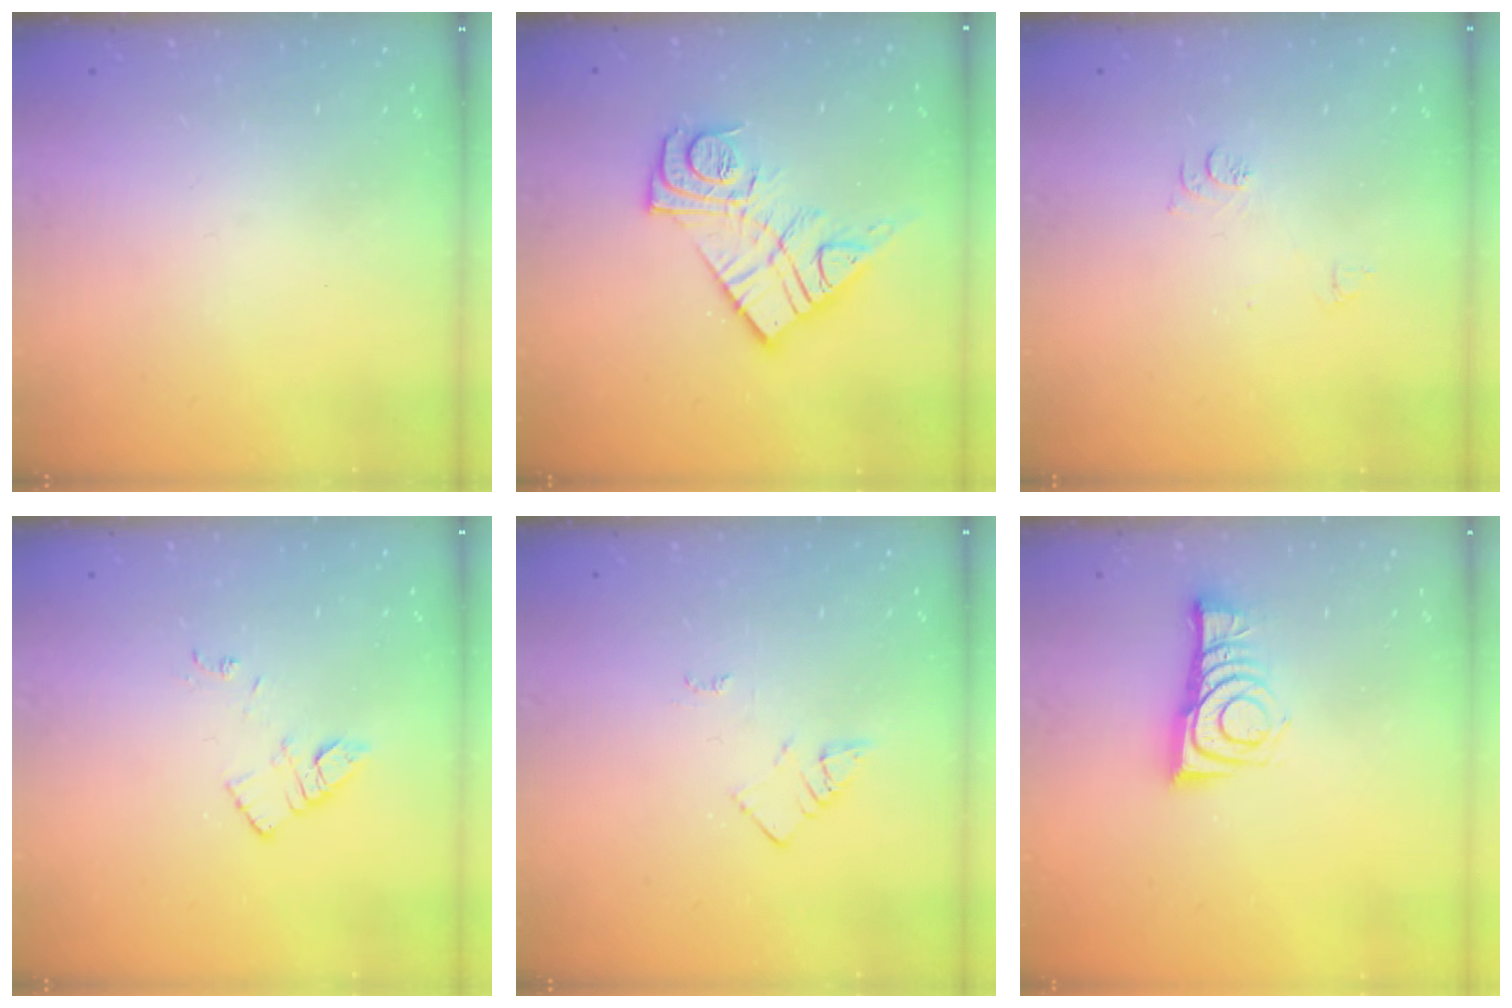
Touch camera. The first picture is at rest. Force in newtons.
{"total": 16.3, "press": 16.2, "slide": 1.4}
{"total": 7.4, "press": 7.3, "slide": 0.8}
{"total": 8.3, "press": 8.3, "slide": 0.6}
{"total": 3.1, "press": 3.1, "slide": 0.4}
{"total": 9.0, "press": 9.0, "slide": 0.2}